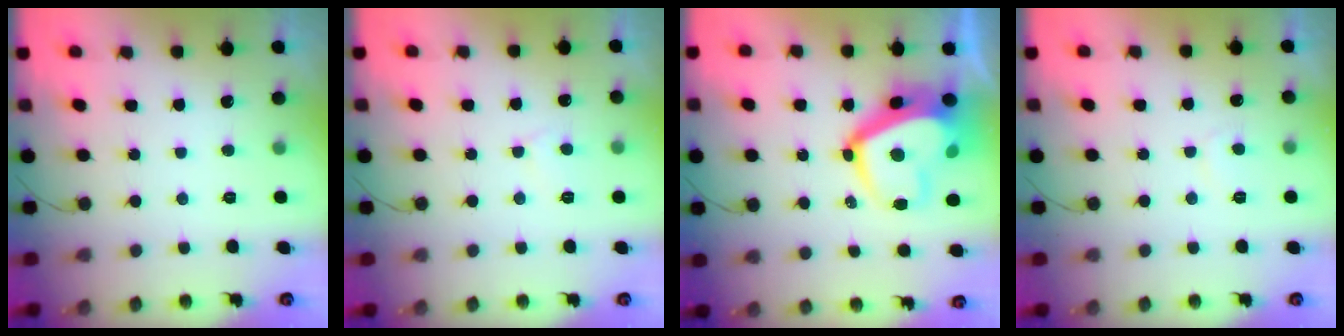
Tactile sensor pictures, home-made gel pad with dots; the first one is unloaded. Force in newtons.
{"total": 3.6, "press": 3.6, "slide": 0.3}
{"total": 15.4, "press": 15.4, "slide": 1.2}
{"total": 2.0, "press": 1.9, "slide": 0.6}